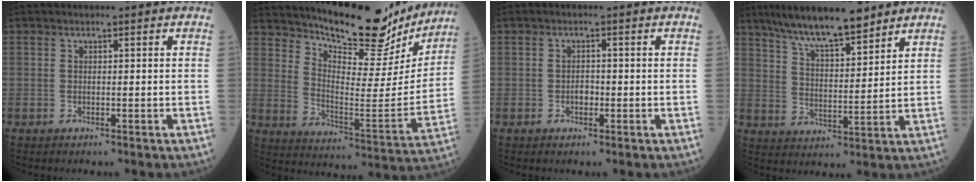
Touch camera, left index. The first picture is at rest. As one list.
[{"total": 20.2, "force": [18.0, 5.0, 7.7], "torque": [-0.115, -0.040, 0.254]}, {"total": 1.4, "force": [-0.5, 0.9, 1.0], "torque": [-0.016, 0.004, -0.008]}, {"total": 11.6, "force": [9.5, 1.8, 6.4], "torque": [-0.116, 0.011, 0.168]}]